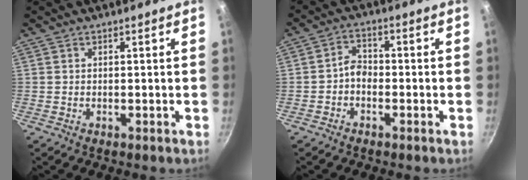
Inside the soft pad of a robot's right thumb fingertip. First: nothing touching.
{"total": 3.4, "force": [-1.4, 2.4, 1.9], "torque": [-0.022, 0.023, -0.033]}